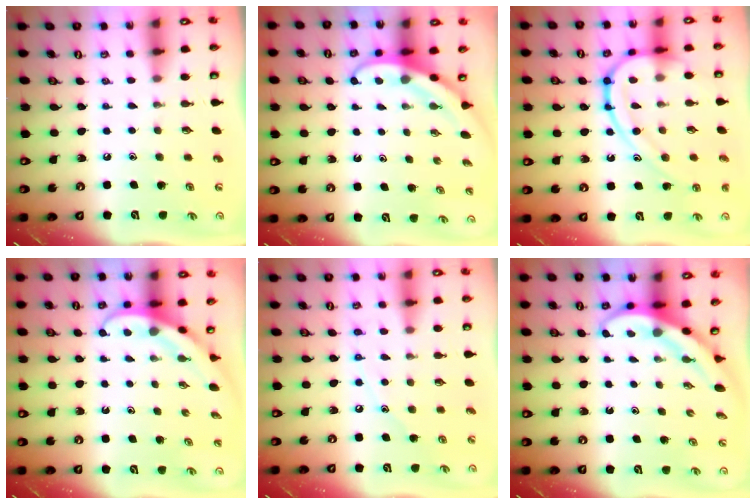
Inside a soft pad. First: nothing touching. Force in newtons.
{"total": 3.9, "press": 3.9, "slide": 0.3}
{"total": 15.2, "press": 15.2, "slide": 0.8}
{"total": 3.9, "press": 3.9, "slide": 0.3}
{"total": 7.4, "press": 7.3, "slide": 0.8}
{"total": 3.9, "press": 3.9, "slide": 0.6}